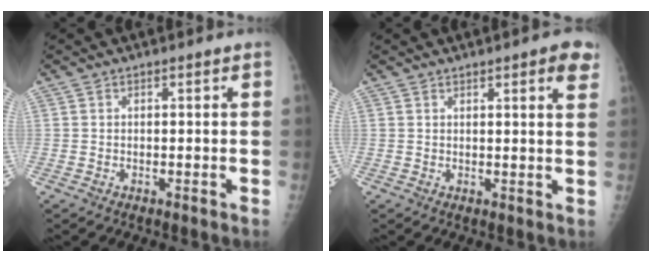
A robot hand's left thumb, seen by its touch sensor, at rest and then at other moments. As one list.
[{"total": 4.8, "force": [2.8, 1.0, 3.8], "torque": [-0.037, -0.010, 0.030]}]